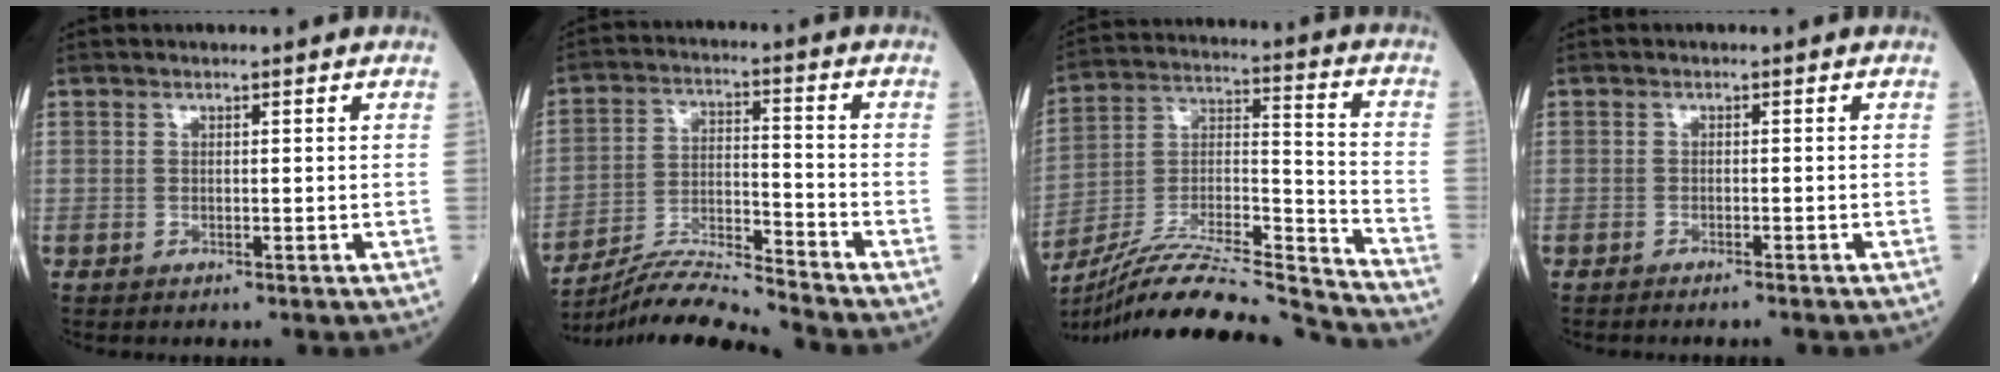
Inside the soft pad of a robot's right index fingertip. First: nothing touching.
{"total": 9.8, "force": [-9.3, -2.2, 2.0], "torque": [-0.040, 0.003, -0.172]}
{"total": 24.7, "force": [-23.2, -0.6, 8.4], "torque": [-0.153, -0.008, -0.375]}
{"total": 2.0, "force": [-1.7, 0.0, 0.9], "torque": [-0.012, -0.001, -0.019]}